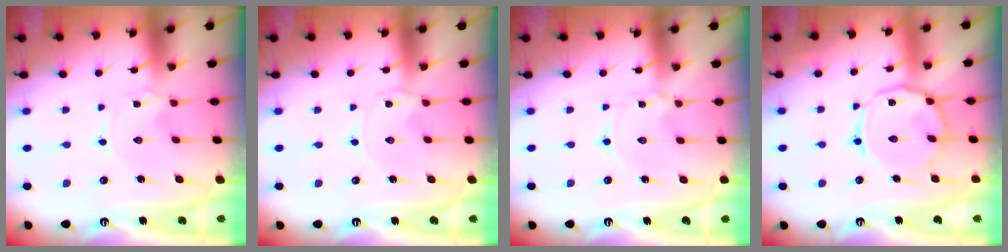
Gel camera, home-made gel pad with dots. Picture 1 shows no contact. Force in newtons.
{"total": 0.0}
{"total": 0.9, "press": 0.9, "slide": 0.1}
{"total": 11.9, "press": 11.9, "slide": 1.0}